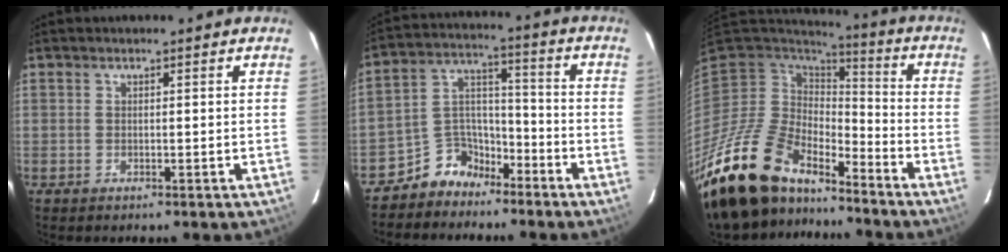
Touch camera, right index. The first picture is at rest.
{"total": 8.3, "force": [-6.2, 5.3, 1.4], "torque": [-0.030, 0.051, -0.116]}
{"total": 22.4, "force": [-17.5, 9.2, 10.5], "torque": [-0.222, -0.030, -0.312]}